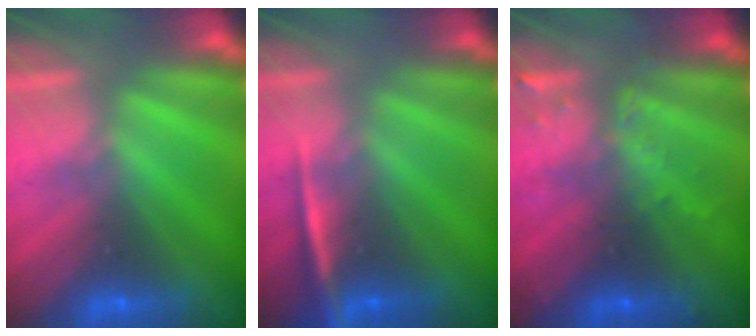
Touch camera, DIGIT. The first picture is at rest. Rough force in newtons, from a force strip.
{"total": 2.3}
{"total": 3.0}